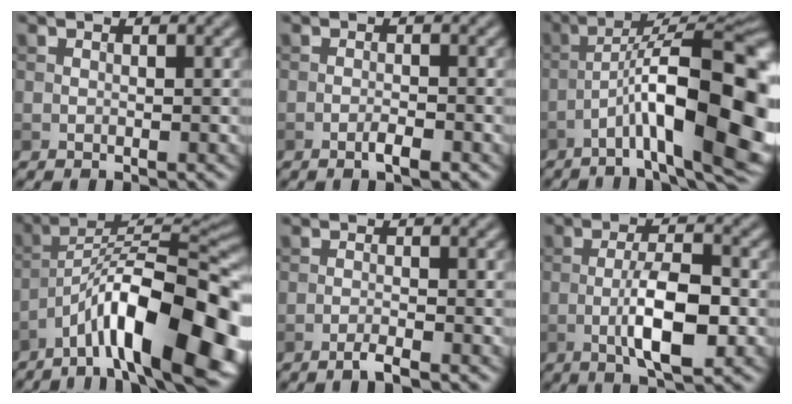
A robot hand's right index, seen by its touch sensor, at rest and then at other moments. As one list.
[{"total": 1.7, "force": [-1.0, 0.3, 1.3], "torque": [-0.020, 0.002, -0.018]}, {"total": 16.4, "force": [-4.4, 5.0, 15.0], "torque": [-0.207, 0.026, -0.063]}, {"total": 15.8, "force": [-7.8, 5.1, 12.7], "torque": [-0.186, 0.020, -0.132]}, {"total": 1.7, "force": [-1.1, 0.2, 1.2], "torque": [-0.018, 0.004, -0.025]}, {"total": 6.3, "force": [-1.6, 1.9, 5.8], "torque": [-0.103, 0.002, -0.030]}]